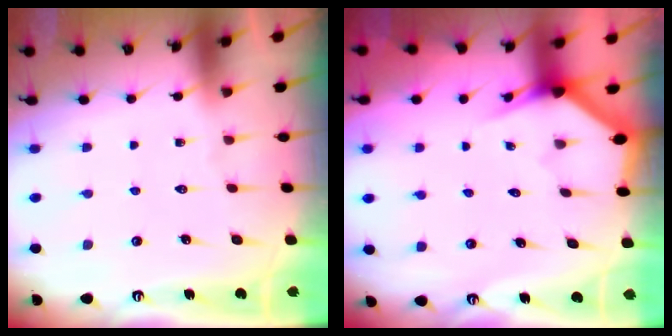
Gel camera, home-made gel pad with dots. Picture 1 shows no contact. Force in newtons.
{"total": 2.9, "press": 2.9, "slide": 0.1}